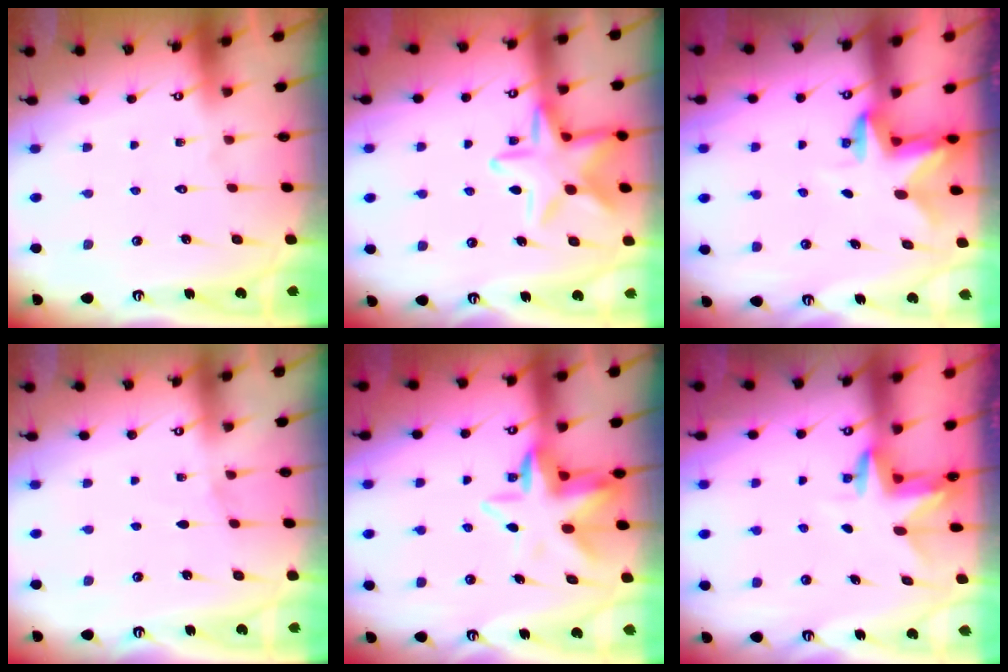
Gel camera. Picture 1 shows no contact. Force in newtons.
{"total": 14.9, "press": 14.9, "slide": 0.9}
{"total": 2.5, "press": 2.5, "slide": 0.5}
{"total": 5.0, "press": 4.4, "slide": 2.5}
{"total": 8.3, "press": 8.1, "slide": 1.5}
{"total": 3.3, "press": 3.3, "slide": 0.3}